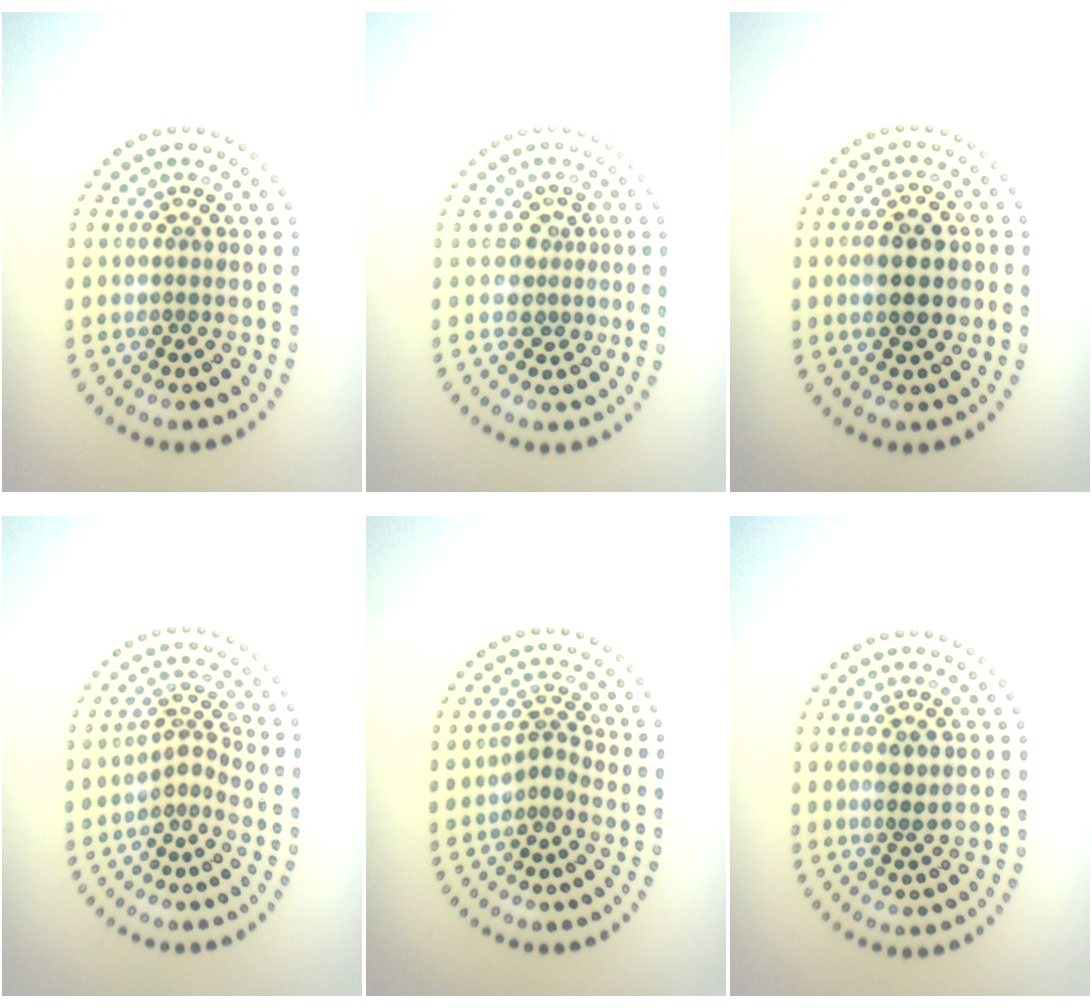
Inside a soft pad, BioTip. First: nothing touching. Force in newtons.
{"total": 2.3, "press": 1.8, "slide": 1.5}
{"total": 4.4, "press": 4.4, "slide": 0.2}
{"total": 2.4, "press": 1.7, "slide": 1.7}
{"total": 1.9, "press": 1.3, "slide": 1.4}
{"total": 2.0, "press": 1.8, "slide": 0.9}